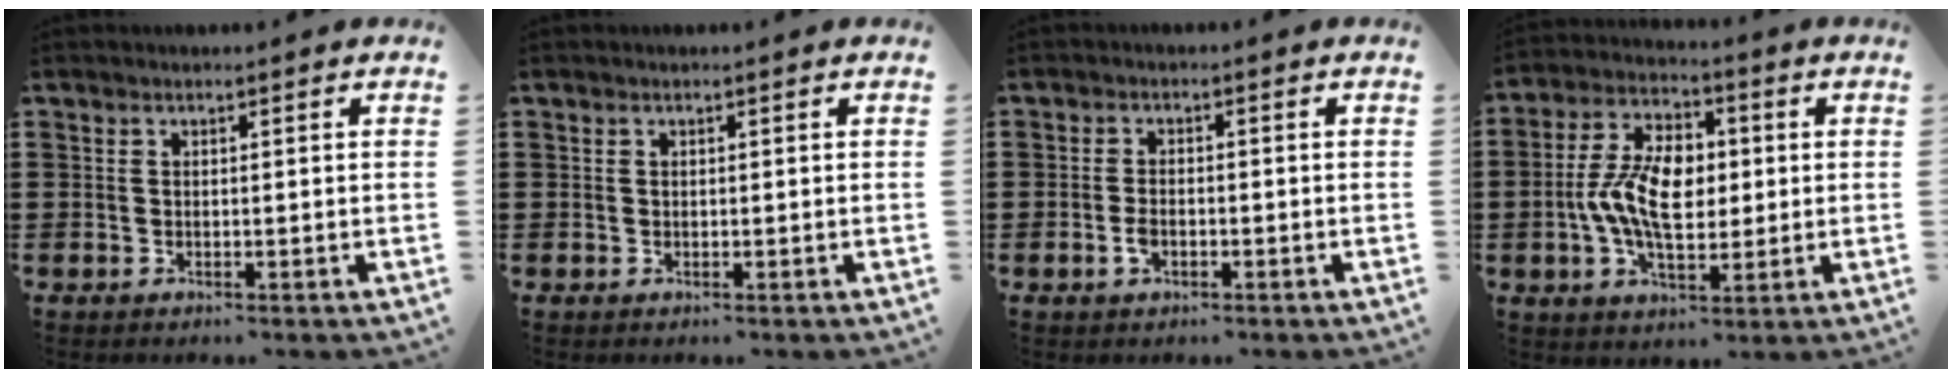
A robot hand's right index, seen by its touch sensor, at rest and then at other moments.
{"total": 0.0}
{"total": 2.2, "force": [-0.8, 1.2, 1.7], "torque": [-0.040, -0.003, -0.016]}
{"total": 10.1, "force": [-0.4, 6.0, 8.1], "torque": [-0.184, 0.011, -0.013]}